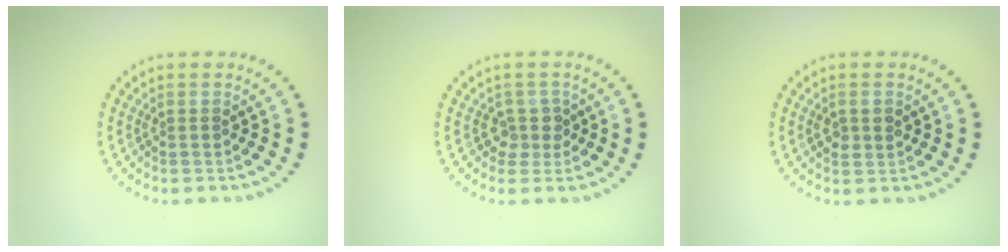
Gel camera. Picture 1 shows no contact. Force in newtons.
{"total": 1.9, "press": 1.4, "slide": 1.3}
{"total": 1.5, "press": 1.5, "slide": 0.1}